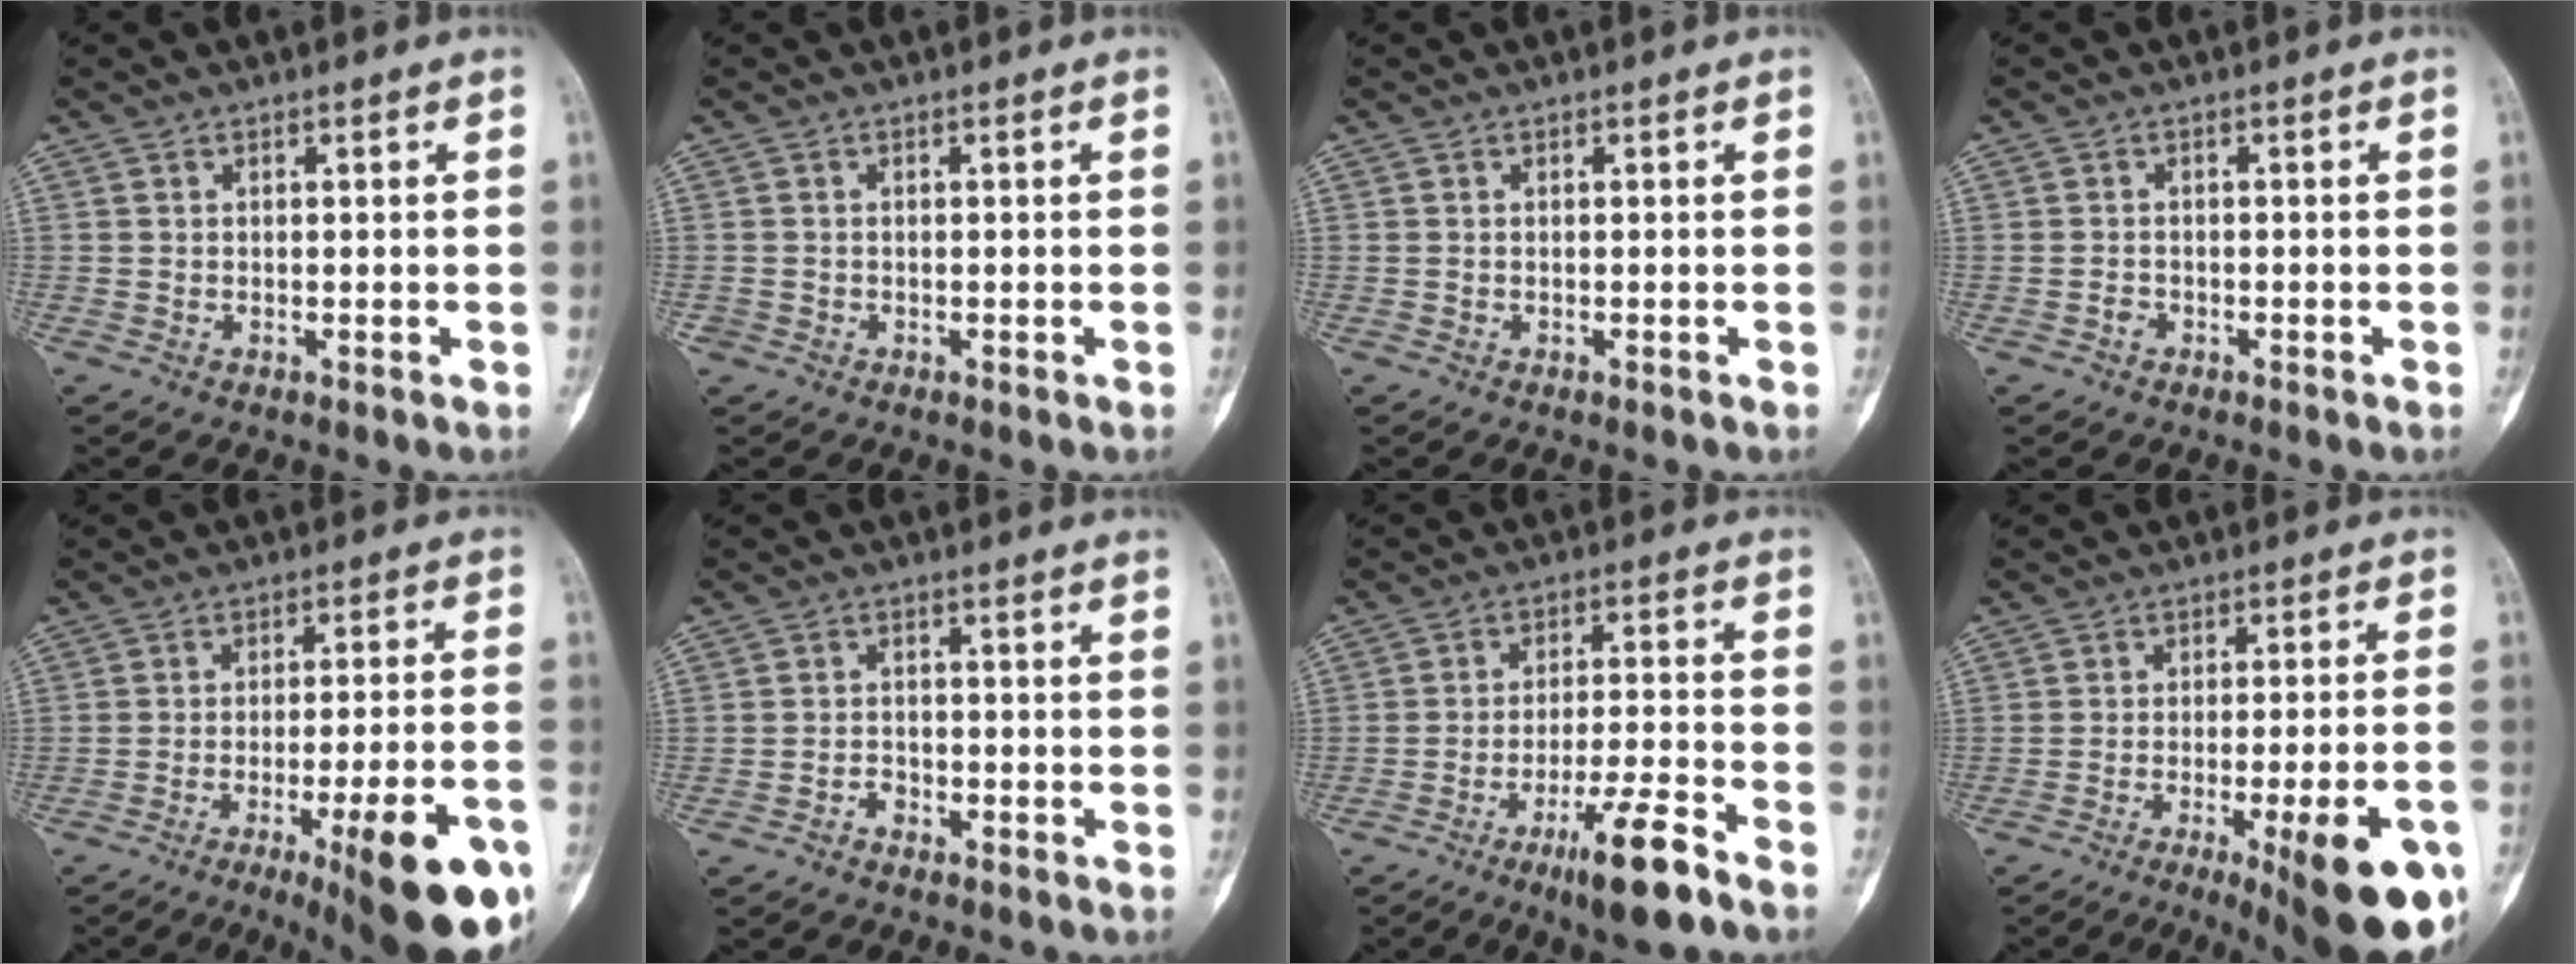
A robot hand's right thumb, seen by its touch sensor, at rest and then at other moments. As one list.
[{"total": 0.7, "force": [-0.3, 0.6, 0.0], "torque": [0.001, 0.005, -0.006]}, {"total": 0.0}, {"total": 1.2, "force": [-0.7, 0.9, 0.3], "torque": [-0.002, 0.006, -0.015]}, {"total": 20.0, "force": [-9.7, 4.2, 17.0], "torque": [-0.180, 0.037, -0.130]}, {"total": 2.0, "force": [-1.5, 1.3, 0.6], "torque": [-0.007, 0.013, -0.029]}, {"total": 10.7, "force": [-6.7, 1.4, 8.3], "torque": [-0.143, 0.031, -0.112]}, {"total": 19.8, "force": [-9.4, 4.5, 16.9], "torque": [-0.171, 0.031, -0.124]}]